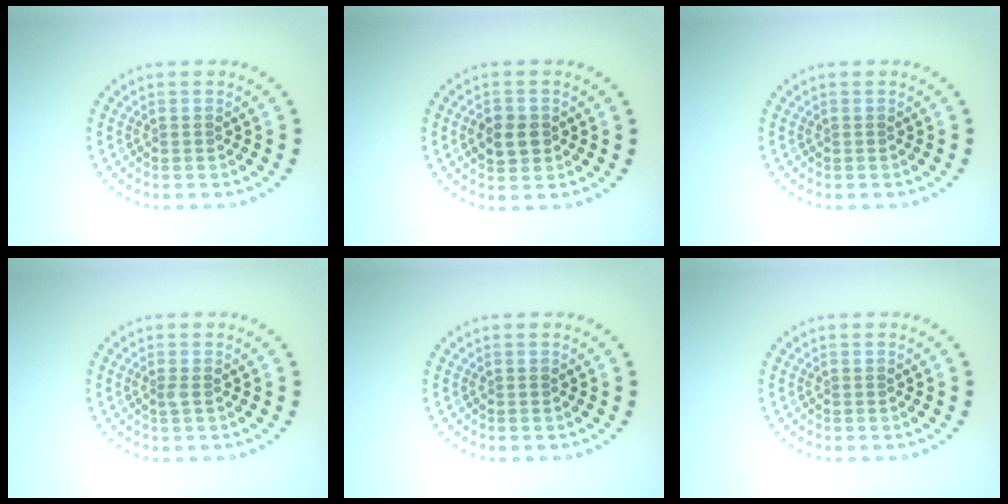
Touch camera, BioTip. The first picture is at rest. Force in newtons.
{"total": 2.6, "press": 2.6, "slide": 0.3}
{"total": 0.0}
{"total": 0.6, "press": 0.5, "slide": 0.3}
{"total": 0.0}
{"total": 0.0}